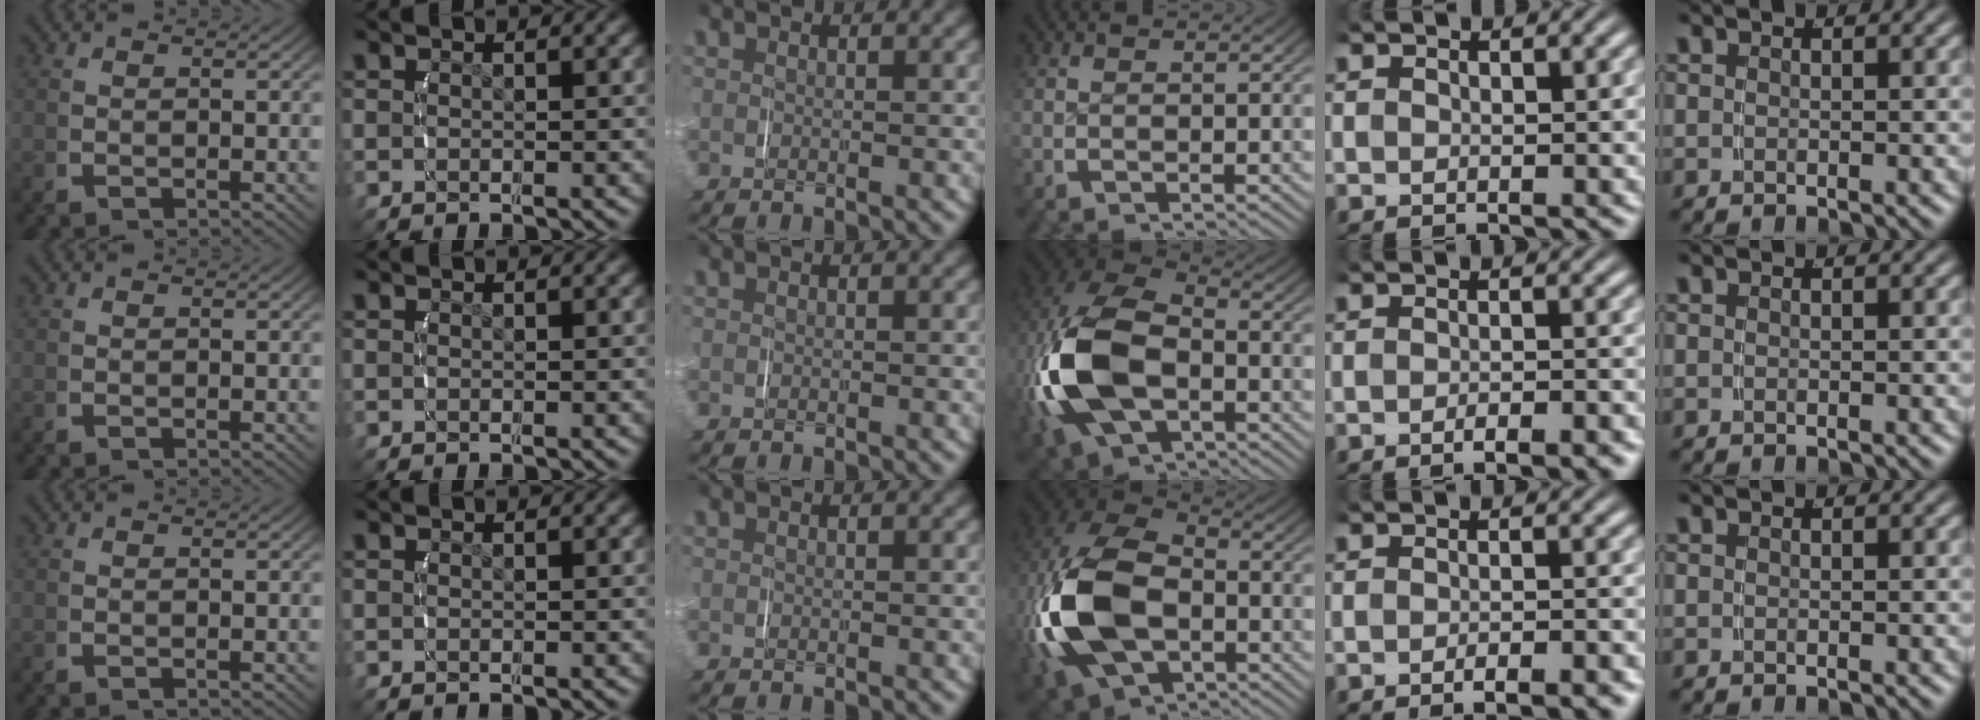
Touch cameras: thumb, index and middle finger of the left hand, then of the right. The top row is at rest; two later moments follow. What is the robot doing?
{"motion": "grasp_and_lifting", "object": "velcro strap"}